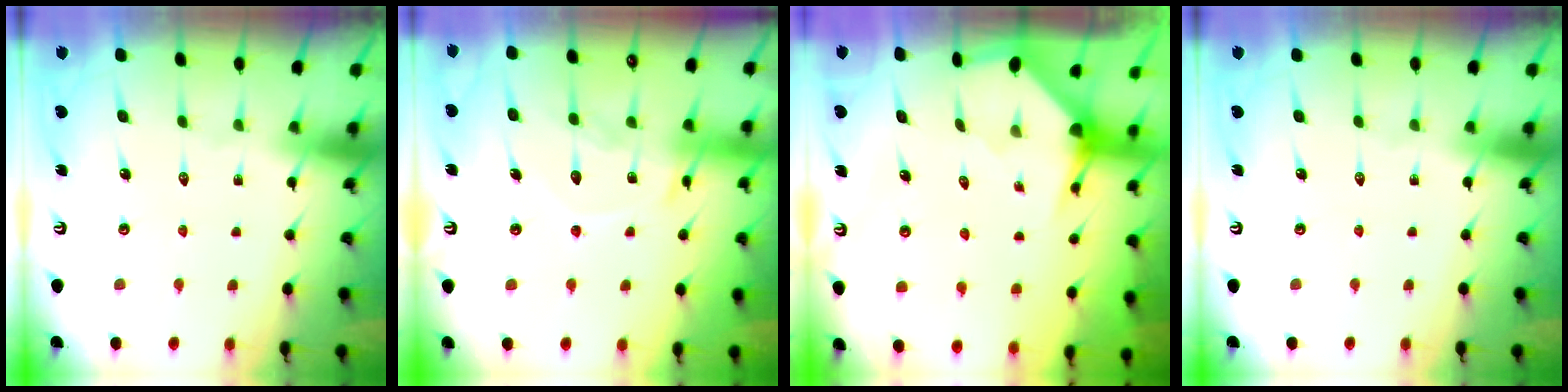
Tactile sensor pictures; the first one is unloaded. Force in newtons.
{"total": 13.4, "press": 13.4, "slide": 1.2}
{"total": 3.2, "press": 3.2, "slide": 0.1}
{"total": 0.0}